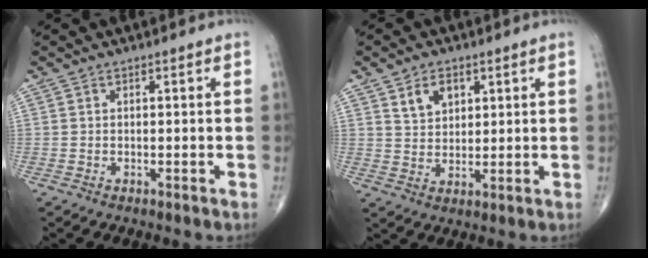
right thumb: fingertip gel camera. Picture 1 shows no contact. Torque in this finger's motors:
{"motor_torque": [-0.66, 0.32, 0.00, 0.17, 0.05]}